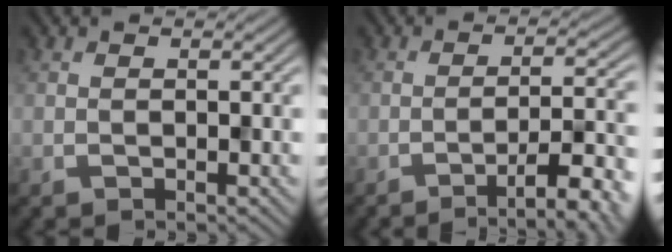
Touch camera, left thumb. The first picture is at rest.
{"total": 9.1, "force": [-5.6, 1.9, 7.0], "torque": [-0.106, 0.010, -0.074]}